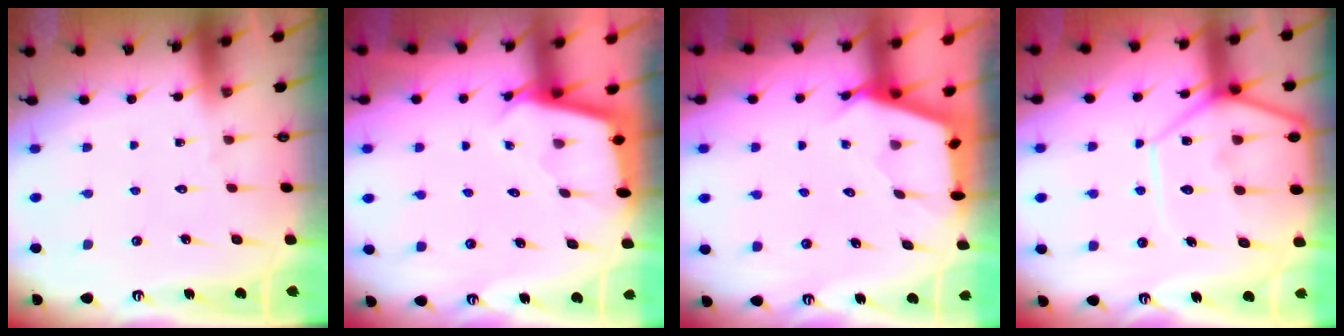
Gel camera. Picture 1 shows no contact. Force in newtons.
{"total": 2.3, "press": 2.3, "slide": 0.2}
{"total": 2.6, "press": 2.6, "slide": 0.3}
{"total": 14.1, "press": 14.0, "slide": 1.2}